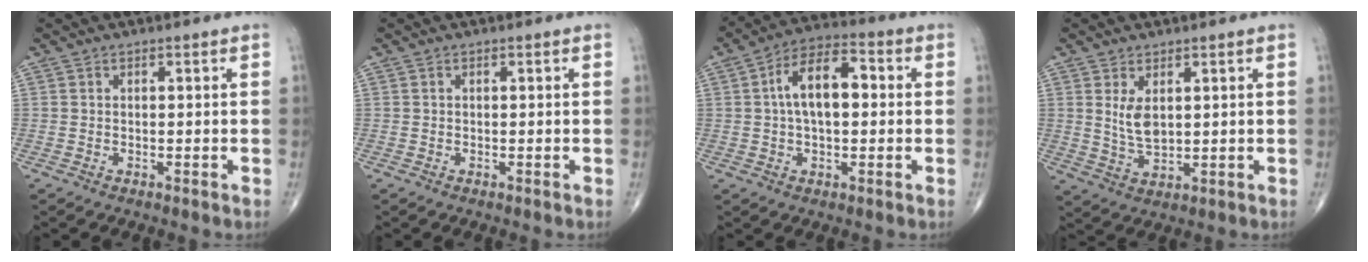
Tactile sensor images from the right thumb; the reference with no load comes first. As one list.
[{"total": 0.0}, {"total": 11.4, "force": [1.3, 6.0, 9.6], "torque": [-0.161, 0.026, 0.015]}, {"total": 5.1, "force": [1.6, 2.6, 4.1], "torque": [-0.073, -0.017, 0.042]}]